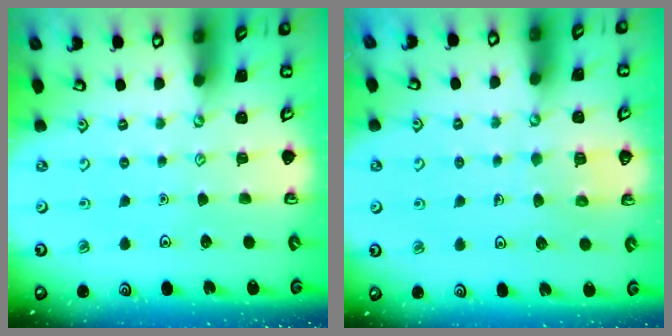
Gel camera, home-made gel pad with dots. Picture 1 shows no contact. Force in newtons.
{"total": 4.4, "press": 4.4, "slide": 0.4}